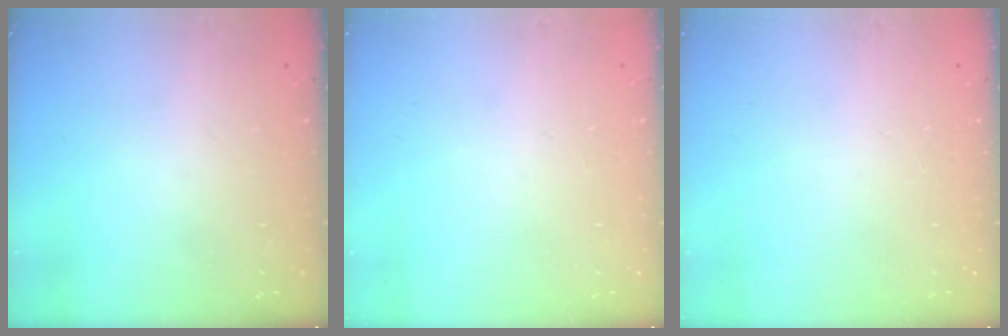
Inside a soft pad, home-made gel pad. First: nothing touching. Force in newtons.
{"total": 0.0}
{"total": 0.0}